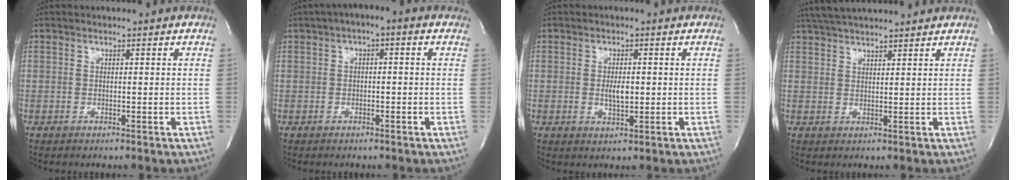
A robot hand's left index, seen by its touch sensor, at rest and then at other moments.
{"total": 3.6, "force": [0.9, 1.4, 3.1], "torque": [-0.052, 0.017, 0.008]}
{"total": 2.9, "force": [-0.1, 1.1, 2.7], "torque": [-0.050, -0.002, 0.001]}
{"total": 9.7, "force": [8.9, 0.7, 3.9], "torque": [-0.073, 0.038, 0.137]}